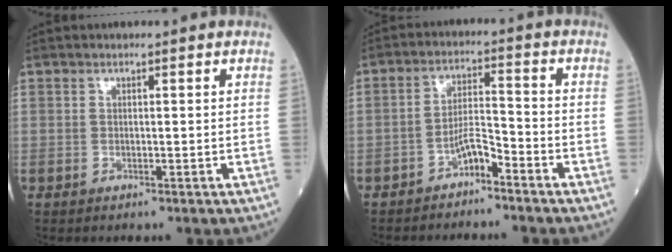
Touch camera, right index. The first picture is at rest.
{"total": 4.1, "force": [-3.1, 0.9, 2.5], "torque": [-0.045, 0.008, -0.057]}